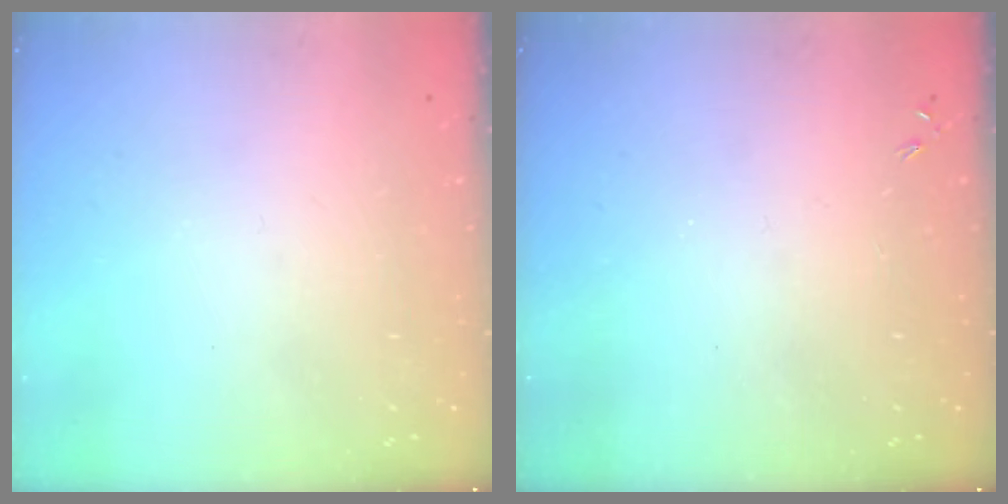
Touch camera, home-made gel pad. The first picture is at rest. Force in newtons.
{"total": 0.0}